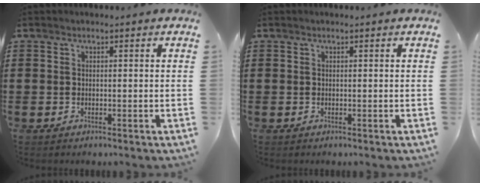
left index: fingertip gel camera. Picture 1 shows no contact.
{"total": 0.0}